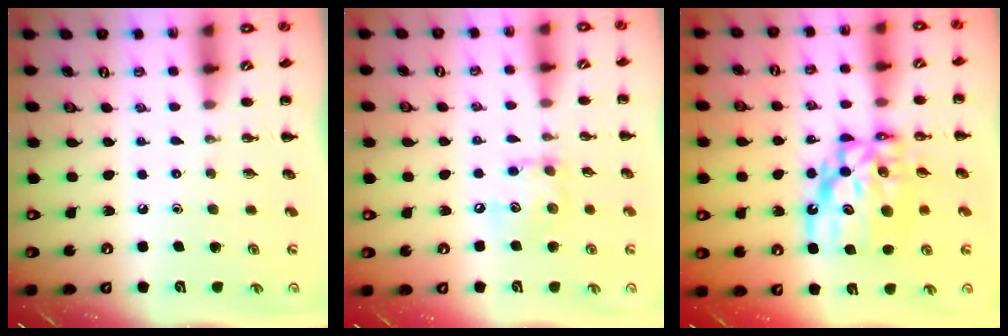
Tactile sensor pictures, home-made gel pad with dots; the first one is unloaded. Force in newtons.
{"total": 9.0, "press": 9.0, "slide": 0.6}
{"total": 13.2, "press": 12.7, "slide": 3.6}